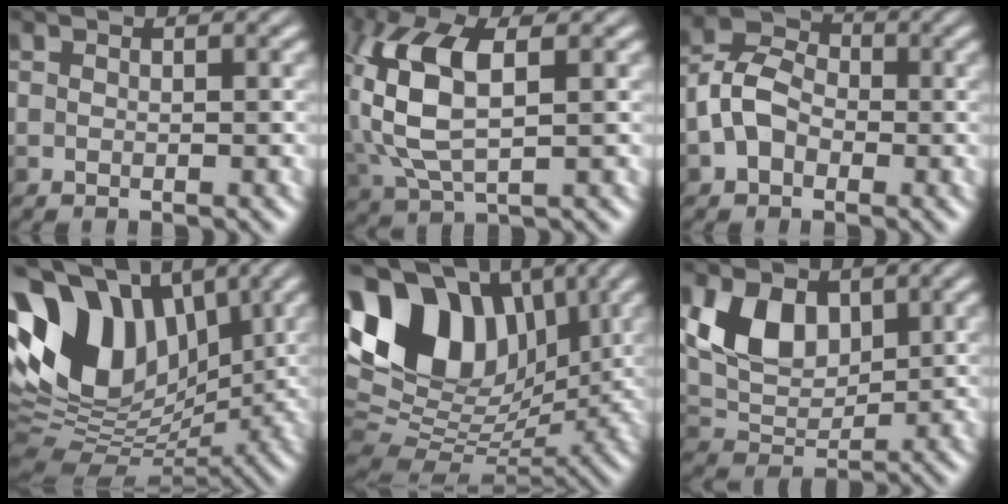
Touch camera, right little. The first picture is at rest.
{"total": 9.7, "force": [-0.1, 5.0, 8.3], "torque": [-0.190, 0.008, -0.008]}
{"total": 4.8, "force": [-2.1, 3.2, 2.8], "torque": [-0.055, 0.014, -0.049]}
{"total": 13.5, "force": [3.5, 9.1, 9.4], "torque": [-0.198, 0.030, 0.053]}
{"total": 13.9, "force": [5.1, 9.1, 9.2], "torque": [-0.177, 0.039, 0.086]}
{"total": 5.4, "force": [1.3, 3.7, 3.6], "torque": [-0.068, -0.011, 0.020]}